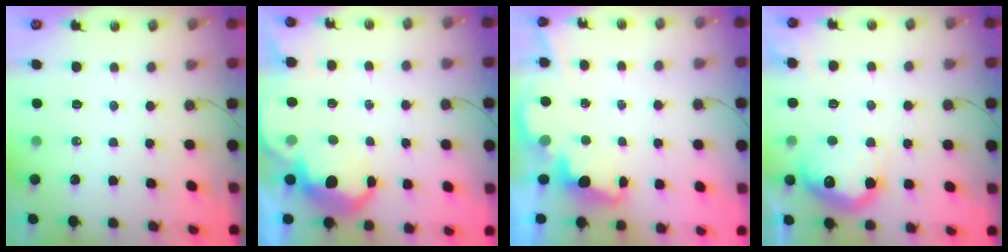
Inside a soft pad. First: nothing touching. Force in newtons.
{"total": 6.7, "press": 6.6, "slide": 0.9}
{"total": 3.5, "press": 3.4, "slide": 0.8}
{"total": 15.0, "press": 15.0, "slide": 0.4}